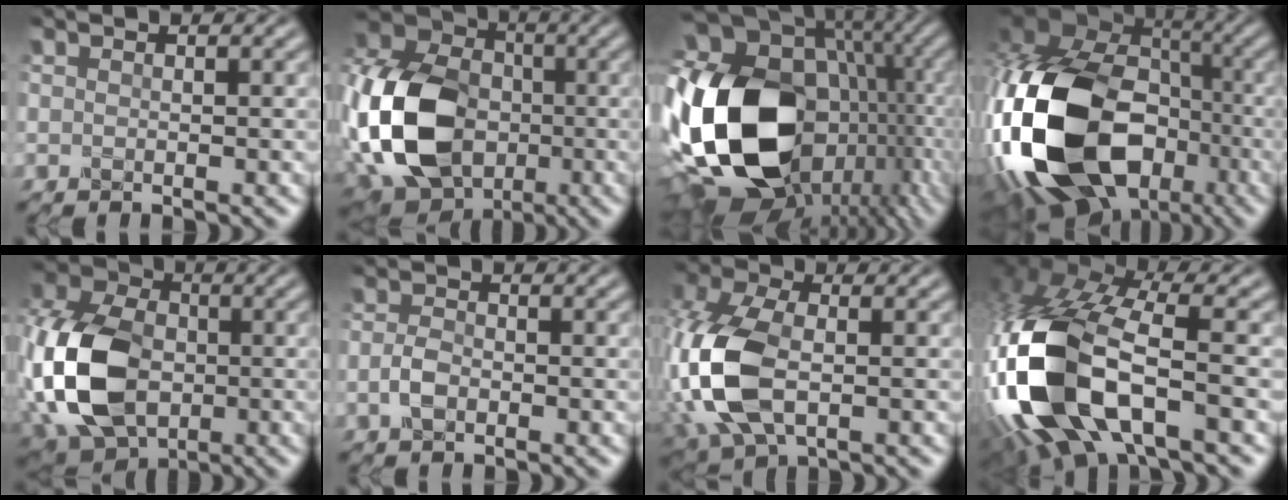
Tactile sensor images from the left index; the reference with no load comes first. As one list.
[{"total": 17.4, "force": [-3.8, 12.6, 11.3], "torque": [-0.270, -0.020, -0.068]}, {"total": 21.5, "force": [-3.3, 15.9, 14.0], "torque": [-0.292, -0.037, -0.027]}, {"total": 19.7, "force": [-6.2, 13.5, 12.9], "torque": [-0.282, -0.022, -0.108]}, {"total": 14.9, "force": [-2.7, 10.4, 10.4], "torque": [-0.259, -0.008, -0.070]}, {"total": 2.0, "force": [-0.8, 1.2, 1.4], "torque": [-0.032, 0.000, -0.021]}, {"total": 11.3, "force": [-1.8, 6.8, 8.8], "torque": [-0.233, -0.010, -0.040]}, {"total": 14.6, "force": [-3.9, 7.2, 12.1], "torque": [-0.281, -0.003, -0.078]}]